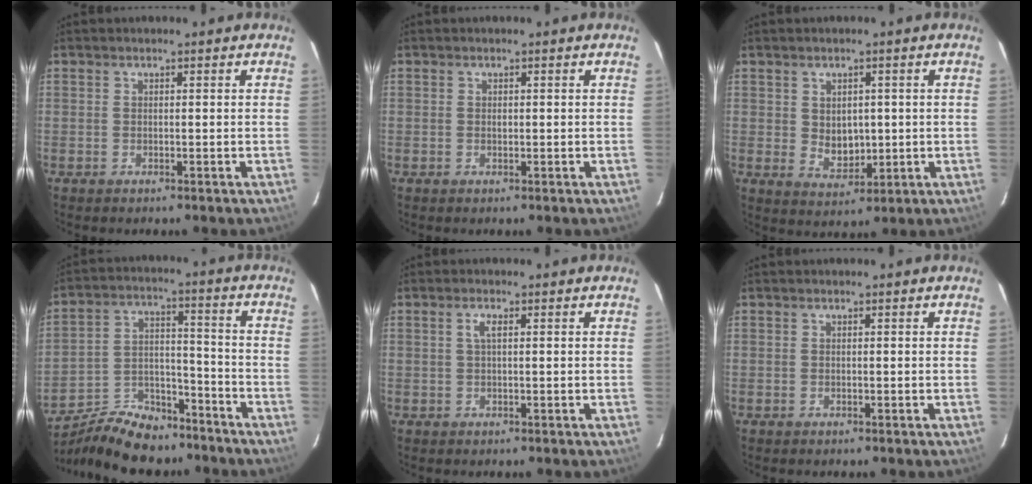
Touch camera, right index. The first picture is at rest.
{"total": 0.6, "force": [0.0, 0.5, 0.3], "torque": [-0.004, 0.000, 0.002]}
{"total": 5.2, "force": [0.5, 4.1, 3.2], "torque": [-0.051, -0.004, 0.021]}
{"total": 16.4, "force": [-13.3, 7.1, 6.6], "torque": [-0.142, 0.024, -0.210]}
{"total": 1.7, "force": [0.5, 0.4, 1.6], "torque": [-0.031, 0.004, 0.008]}
{"total": 0.0}